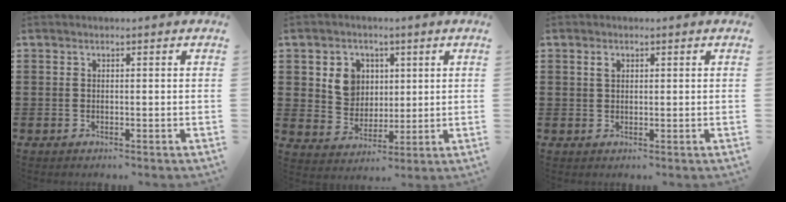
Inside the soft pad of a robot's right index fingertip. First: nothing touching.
{"total": 6.3, "force": [2.0, 5.7, 2.0], "torque": [-0.057, 0.016, 0.034]}
{"total": 1.4, "force": [0.6, 1.0, 0.7], "torque": [-0.016, 0.004, 0.012]}